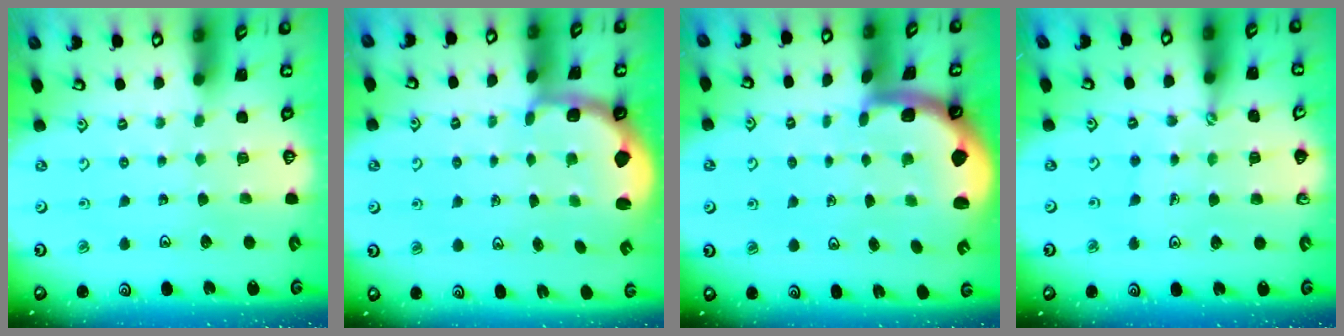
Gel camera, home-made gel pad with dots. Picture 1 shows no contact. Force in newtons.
{"total": 2.2, "press": 1.5, "slide": 1.6}
{"total": 1.7, "press": 1.6, "slide": 0.3}
{"total": 1.2, "press": 1.2, "slide": 0.2}